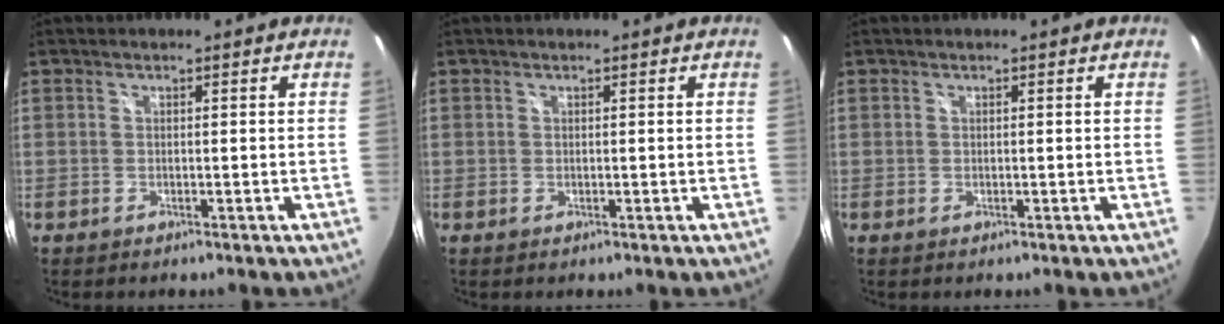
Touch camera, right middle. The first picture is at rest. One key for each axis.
{"total": 0.0}
{"total": 0.0}